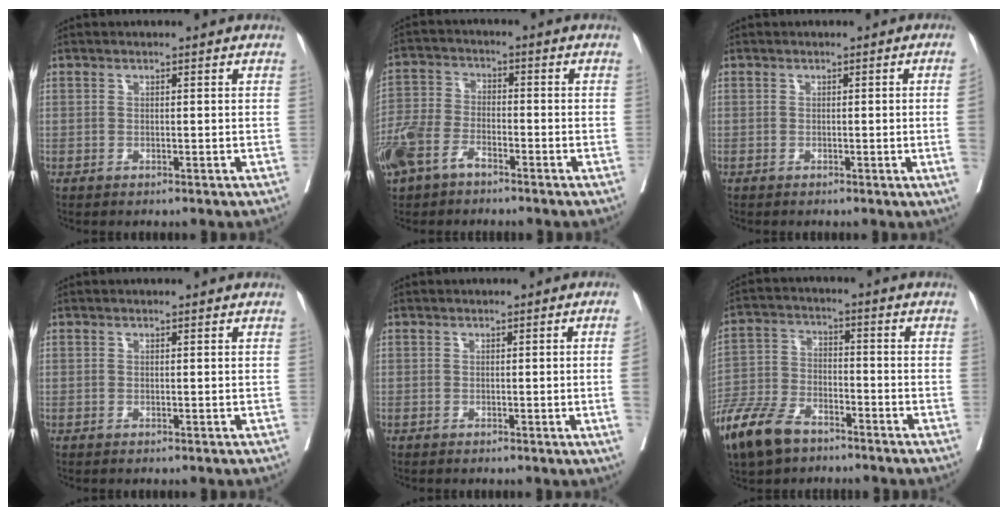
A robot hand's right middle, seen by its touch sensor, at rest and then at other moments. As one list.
[{"total": 8.9, "force": [-5.6, 4.7, 5.1], "torque": [-0.126, -0.003, -0.111]}, {"total": 3.6, "force": [-0.4, -1.5, 3.2], "torque": [-0.047, -0.009, -0.001]}, {"total": 0.0}, {"total": 3.9, "force": [-0.3, -1.4, 3.6], "torque": [-0.054, -0.009, 0.000]}, {"total": 10.9, "force": [-7.7, 4.8, 5.9], "torque": [-0.131, -0.021, -0.153]}]